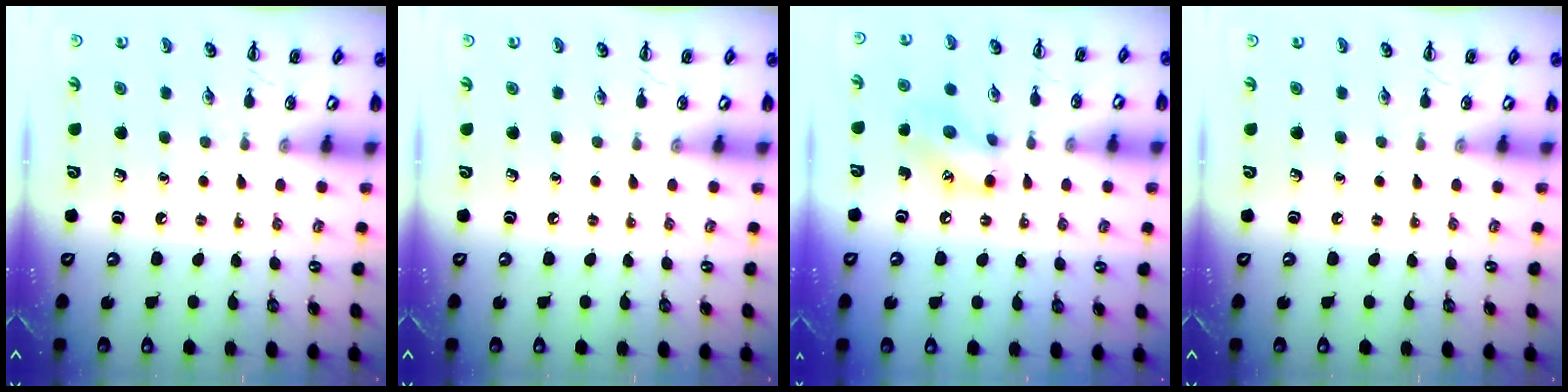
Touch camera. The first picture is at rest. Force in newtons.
{"total": 0.0}
{"total": 10.7, "press": 10.7, "slide": 0.3}
{"total": 0.0}